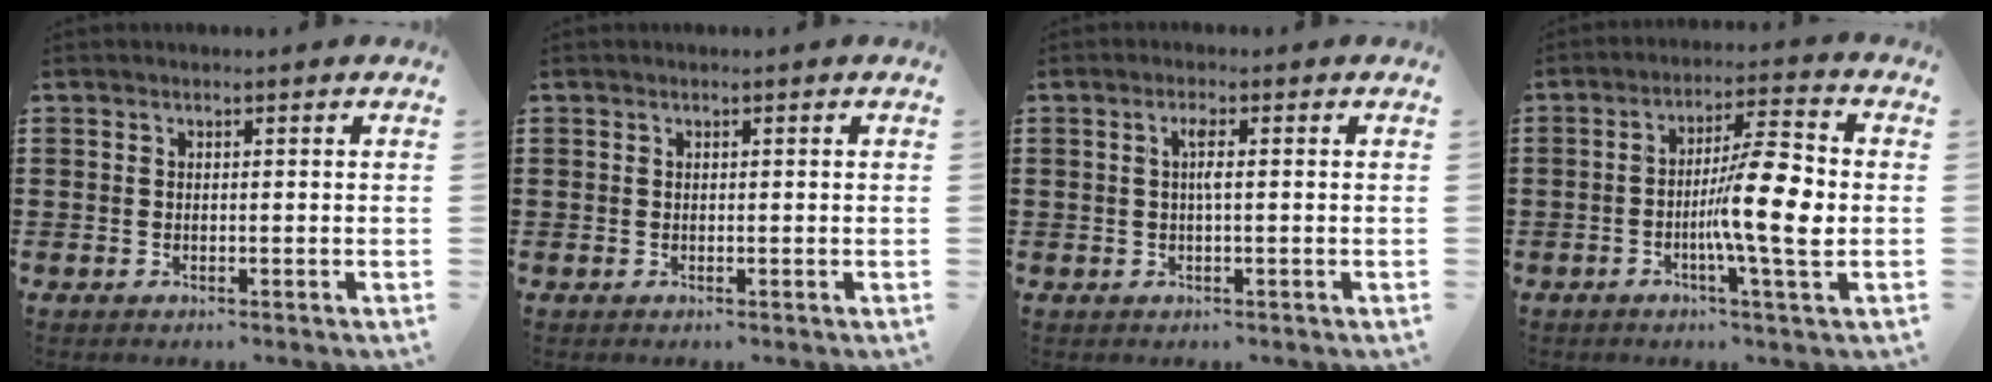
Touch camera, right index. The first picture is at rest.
{"total": 0.0}
{"total": 2.2, "force": [0.1, 0.2, 2.2], "torque": [-0.043, 0.000, -0.002]}
{"total": 10.0, "force": [-1.2, 1.1, 9.9], "torque": [-0.161, -0.003, -0.022]}